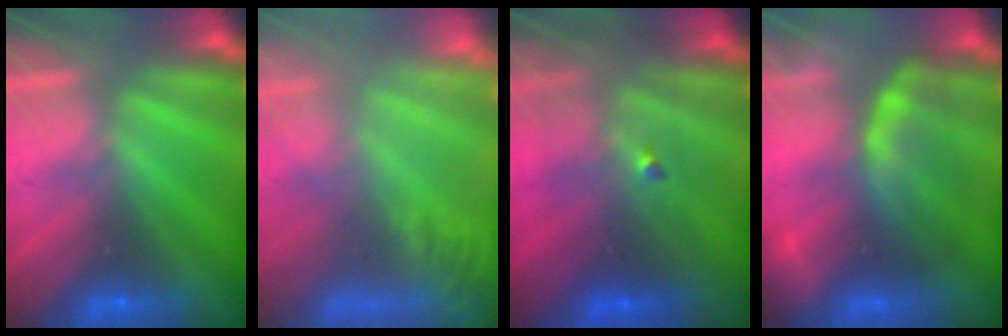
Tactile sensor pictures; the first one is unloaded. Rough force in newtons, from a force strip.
{"total": 5.5}
{"total": 4.5}
{"total": 5.5}